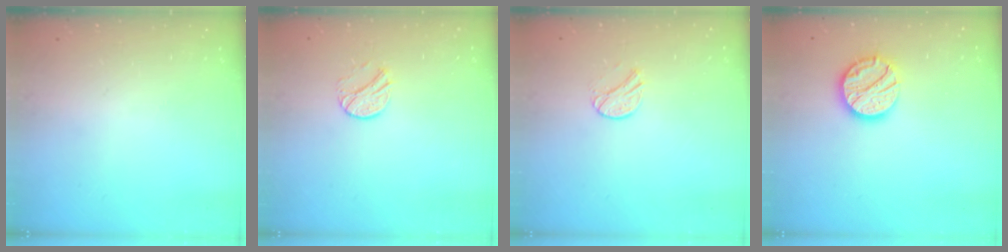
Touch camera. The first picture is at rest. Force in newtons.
{"total": 8.0, "press": 8.0, "slide": 0.7}
{"total": 7.2, "press": 7.1, "slide": 0.5}
{"total": 12.6, "press": 12.6, "slide": 0.7}